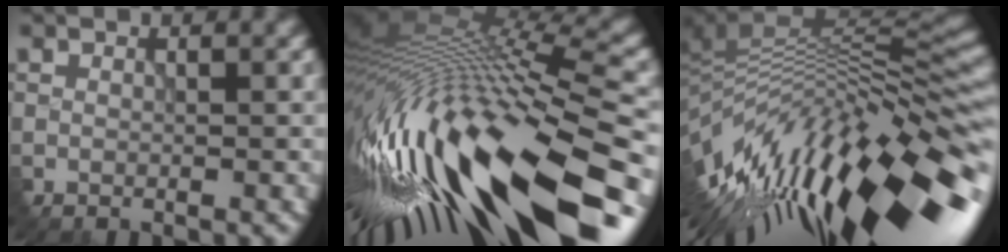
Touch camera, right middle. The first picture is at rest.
{"total": 16.9, "force": [-5.0, 4.4, 15.5], "torque": [-0.284, 0.010, -0.083]}
{"total": 14.5, "force": [-3.4, 4.9, 13.2], "torque": [-0.225, 0.013, -0.049]}